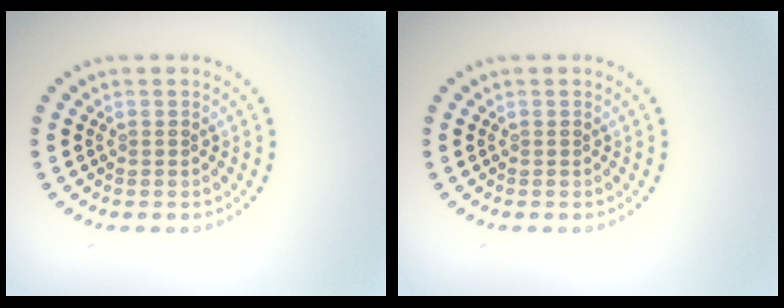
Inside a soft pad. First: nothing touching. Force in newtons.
{"total": 0.0}